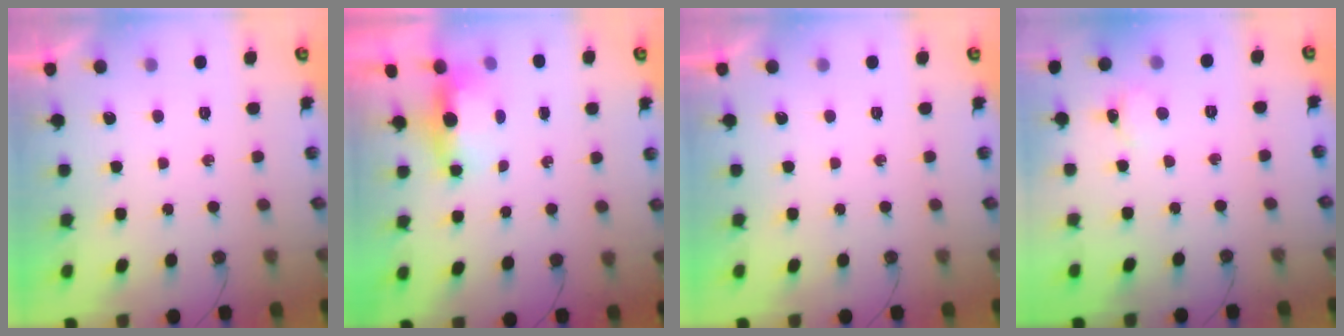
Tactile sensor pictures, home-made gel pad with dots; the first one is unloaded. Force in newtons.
{"total": 8.2, "press": 5.7, "slide": 5.8}
{"total": 0.0}
{"total": 2.2, "press": 2.2, "slide": 0.3}